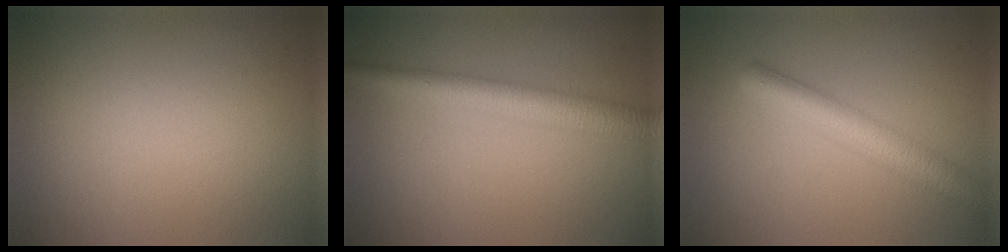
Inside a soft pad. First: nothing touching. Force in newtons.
{"total": 4.3, "press": 4.3, "slide": 0.1}
{"total": 4.6, "press": 4.6, "slide": 0.2}